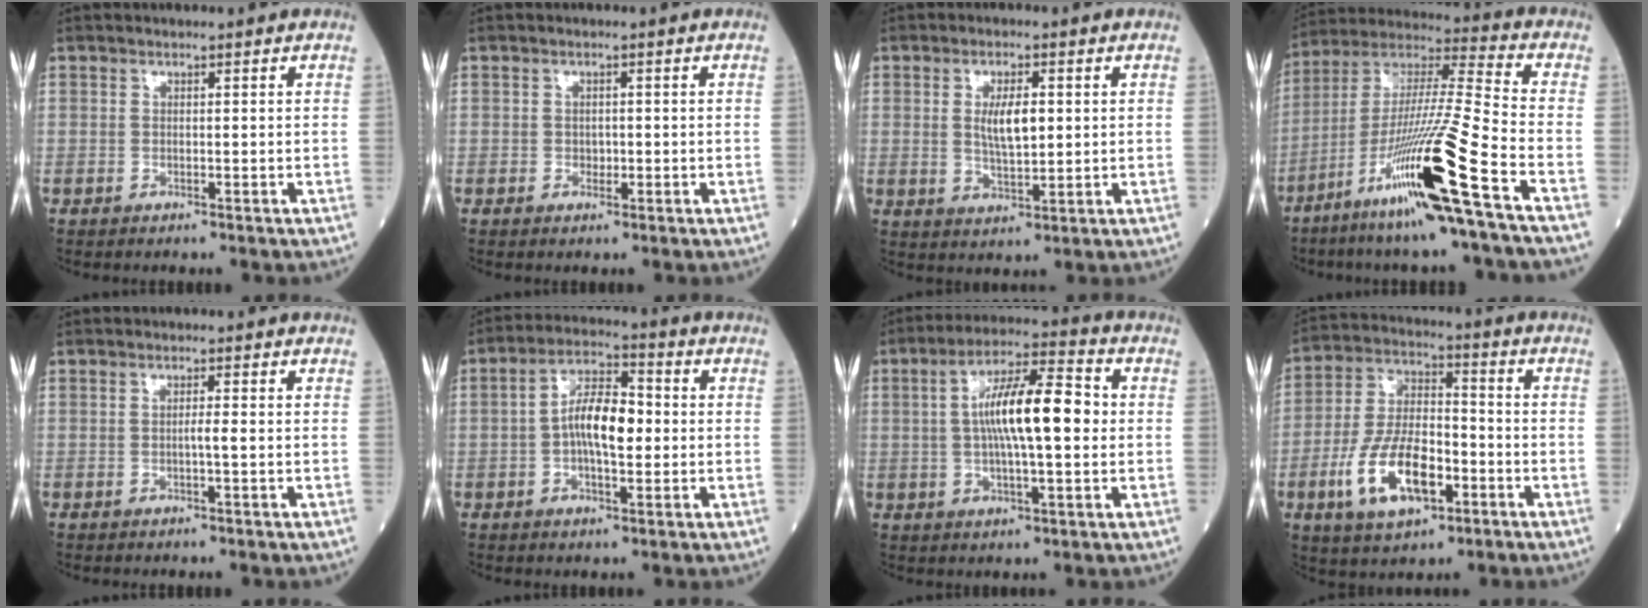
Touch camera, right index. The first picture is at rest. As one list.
[{"total": 1.2, "force": [-0.3, 1.0, 0.6], "torque": [-0.004, 0.002, -0.003]}, {"total": 5.4, "force": [0.9, 1.6, 5.0], "torque": [-0.093, -0.001, 0.021]}, {"total": 19.9, "force": [-9.6, -1.4, 17.3], "torque": [-0.346, -0.040, -0.185]}, {"total": 1.2, "force": [-0.3, -0.2, 1.2], "torque": [-0.019, 0.001, -0.007]}, {"total": 8.6, "force": [-0.4, 3.0, 8.0], "torque": [-0.155, 0.015, -0.011]}, {"total": 12.4, "force": [0.8, 2.5, 12.1], "torque": [-0.213, 0.023, 0.008]}, {"total": 13.5, "force": [-5.2, 5.8, 11.1], "torque": [-0.226, 0.005, -0.091]}]